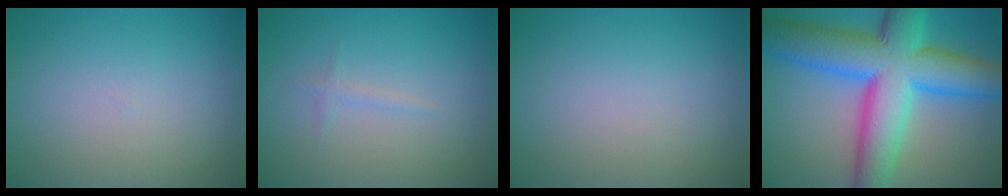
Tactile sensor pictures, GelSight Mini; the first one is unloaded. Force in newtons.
{"total": 0.8, "press": 0.8, "slide": 0.0}
{"total": 0.0}
{"total": 14.0, "press": 14.0, "slide": 0.2}